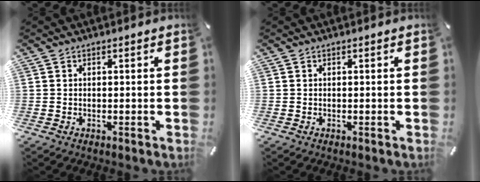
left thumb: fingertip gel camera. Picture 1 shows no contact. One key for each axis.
{"total": 0.0}